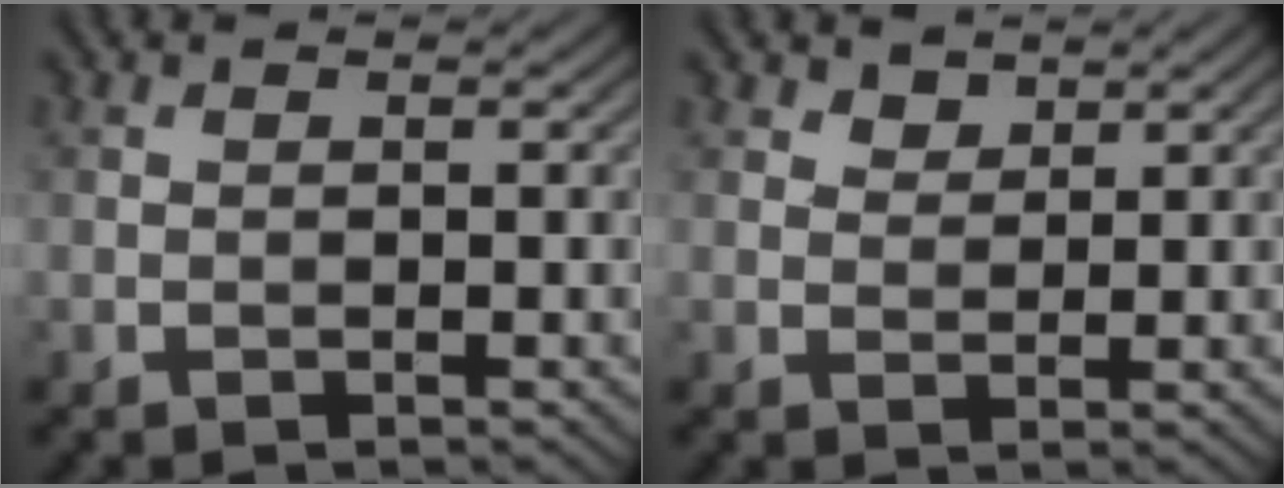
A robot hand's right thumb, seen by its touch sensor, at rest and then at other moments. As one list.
[{"total": 2.1, "force": [1.7, 1.1, 0.6], "torque": [-0.012, -0.003, 0.035]}]